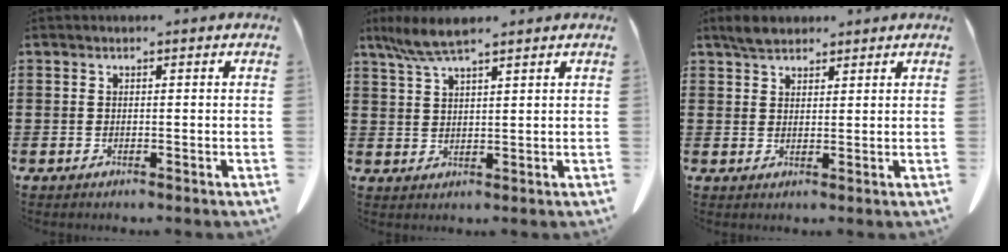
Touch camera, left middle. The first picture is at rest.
{"total": 5.2, "force": [3.8, 0.8, 3.5], "torque": [-0.076, -0.002, 0.070]}
{"total": 3.0, "force": [2.6, 1.2, 1.0], "torque": [-0.027, 0.007, 0.049]}